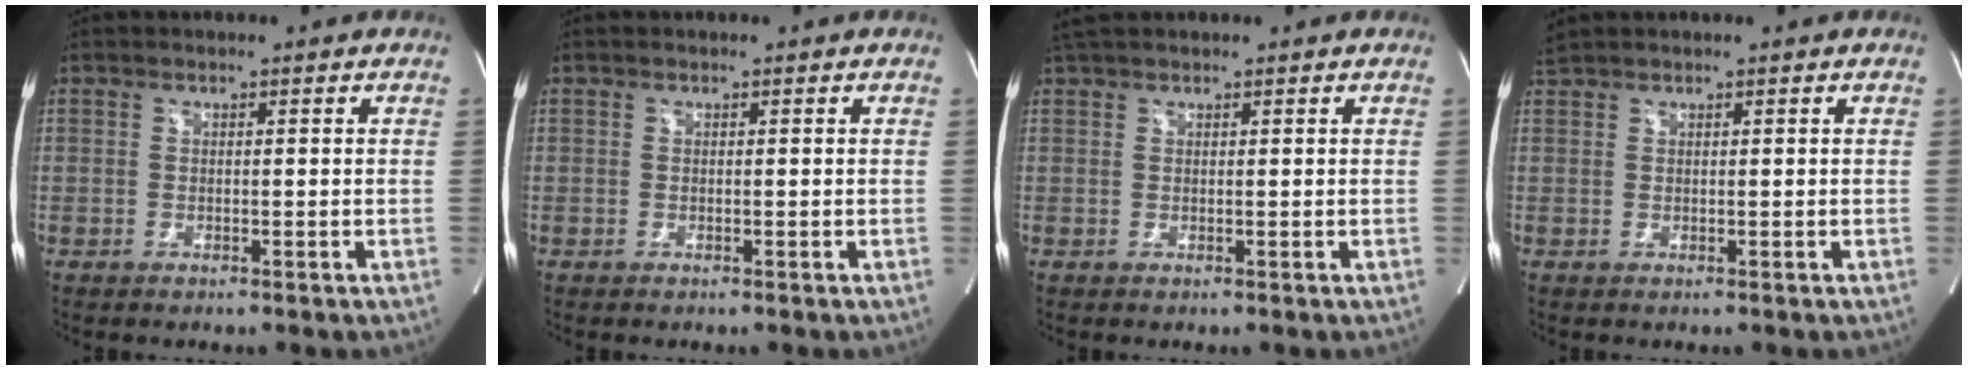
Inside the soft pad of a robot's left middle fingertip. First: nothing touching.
{"total": 0.0}
{"total": 2.6, "force": [2.4, 0.3, 1.1], "torque": [-0.026, 0.028, 0.048]}
{"total": 1.2, "force": [1.2, -0.1, 0.2], "torque": [-0.013, 0.018, 0.031]}